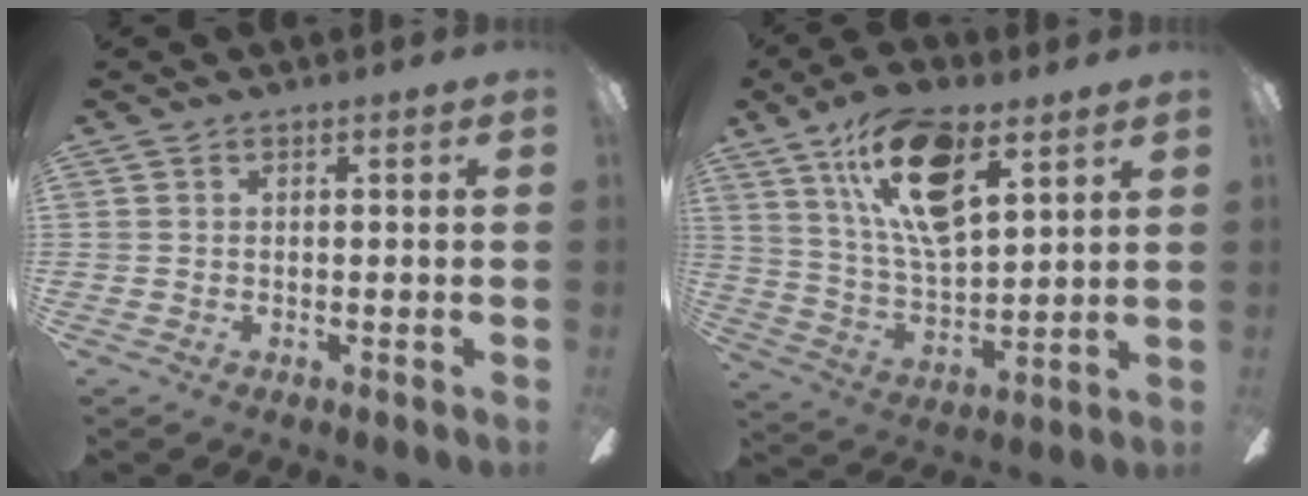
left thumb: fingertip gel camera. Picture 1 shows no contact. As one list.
[{"total": 18.2, "force": [10.2, 7.8, 12.9], "torque": [-0.244, -0.029, 0.174]}]